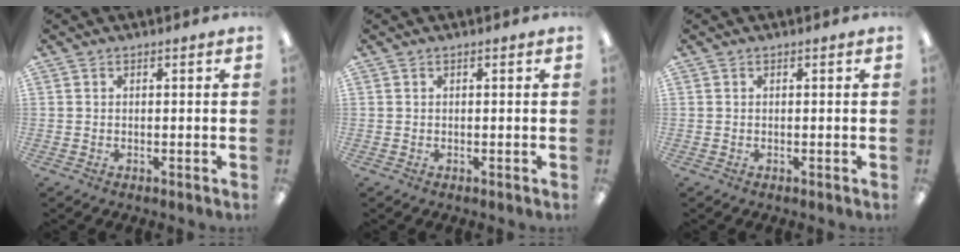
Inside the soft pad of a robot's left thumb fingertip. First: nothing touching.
{"total": 0.0}
{"total": 0.0}